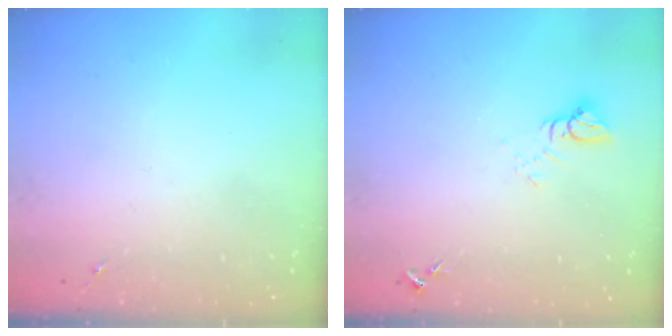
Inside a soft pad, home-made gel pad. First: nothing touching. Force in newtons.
{"total": 5.0, "press": 5.0, "slide": 0.4}